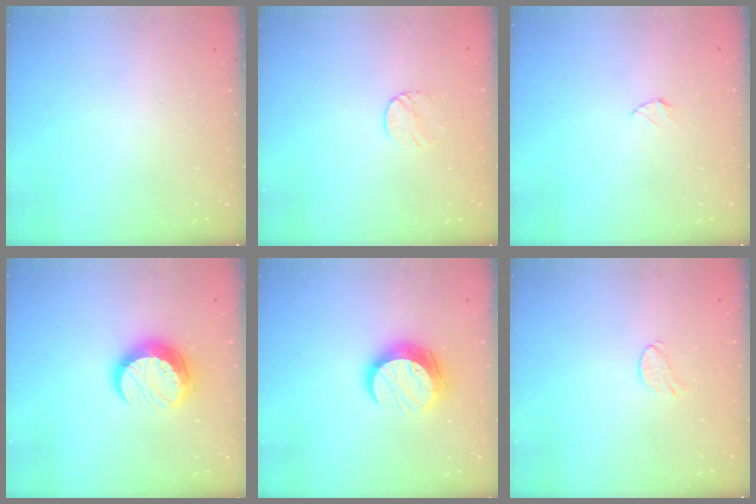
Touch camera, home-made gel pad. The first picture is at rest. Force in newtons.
{"total": 5.8, "press": 5.8, "slide": 0.4}
{"total": 3.4, "press": 3.4, "slide": 0.4}
{"total": 12.2, "press": 12.1, "slide": 0.9}
{"total": 12.1, "press": 12.0, "slide": 0.7}
{"total": 7.1, "press": 7.1, "slide": 0.5}